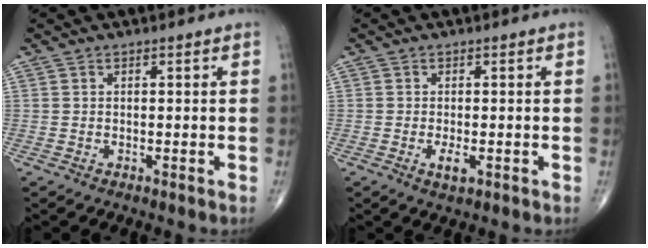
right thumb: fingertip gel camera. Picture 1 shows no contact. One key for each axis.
{"total": 2.6, "fx": -0.8, "fy": 1.1, "fz": 2.2, "tx": -0.041, "ty": -0.003, "tz": -0.013}